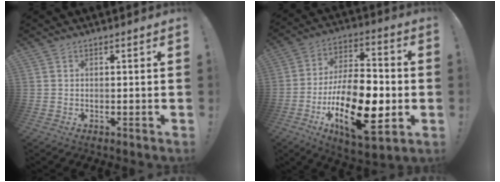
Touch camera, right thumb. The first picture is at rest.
{"total": 24.1, "force": [-7.5, 11.4, 19.9], "torque": [-0.363, 0.039, -0.114]}